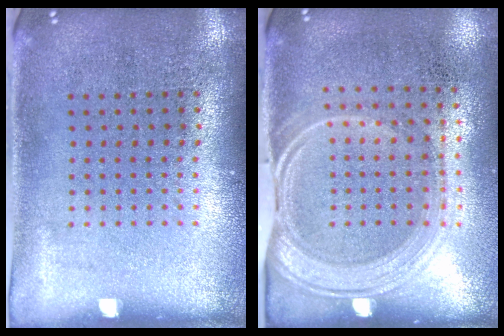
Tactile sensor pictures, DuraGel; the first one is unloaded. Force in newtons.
{"total": 1.6, "press": 1.4, "slide": 0.9}